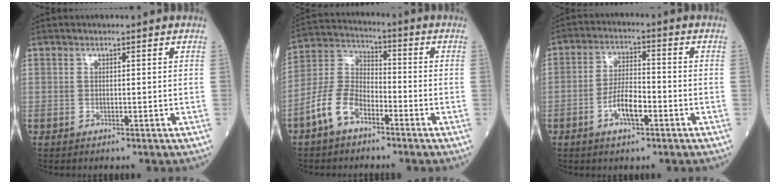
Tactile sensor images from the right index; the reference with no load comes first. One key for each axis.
{"total": 8.6, "fx": -4.9, "fy": 4.4, "fz": 5.4, "tx": -0.129, "ty": 0.016, "tz": -0.105}
{"total": 6.1, "fx": -2.5, "fy": 1.9, "fz": 5.2, "tx": -0.104, "ty": 0.006, "tz": -0.046}